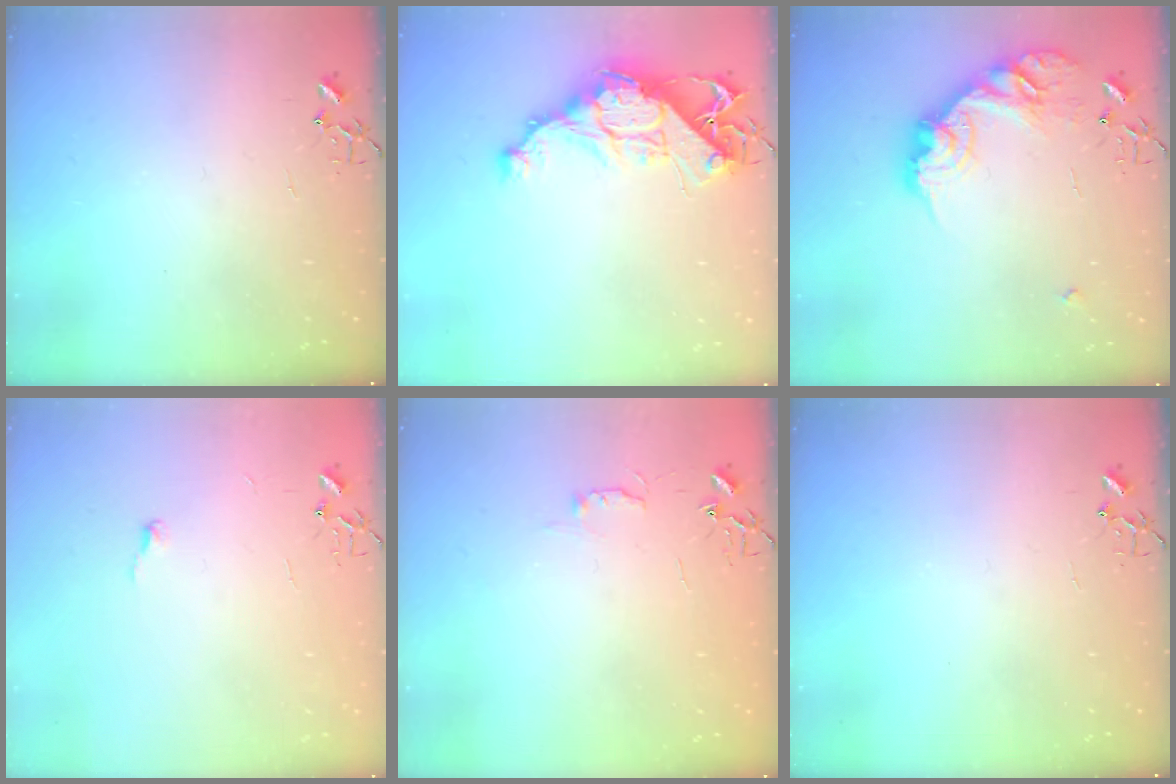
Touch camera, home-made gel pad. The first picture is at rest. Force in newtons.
{"total": 13.4, "press": 13.4, "slide": 1.1}
{"total": 18.3, "press": 18.3, "slide": 1.0}
{"total": 3.7, "press": 3.7, "slide": 0.3}
{"total": 4.4, "press": 4.4, "slide": 0.6}
{"total": 0.0}